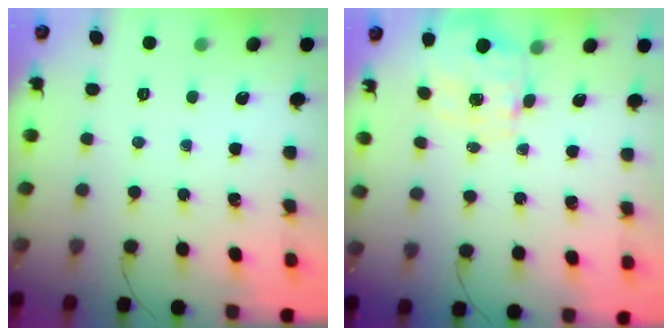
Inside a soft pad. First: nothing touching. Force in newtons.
{"total": 2.7, "press": 2.6, "slide": 1.0}